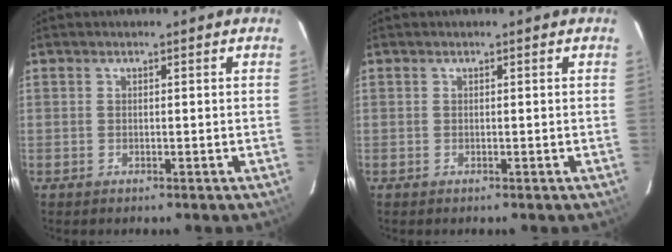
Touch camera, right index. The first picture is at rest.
{"total": 0.0}